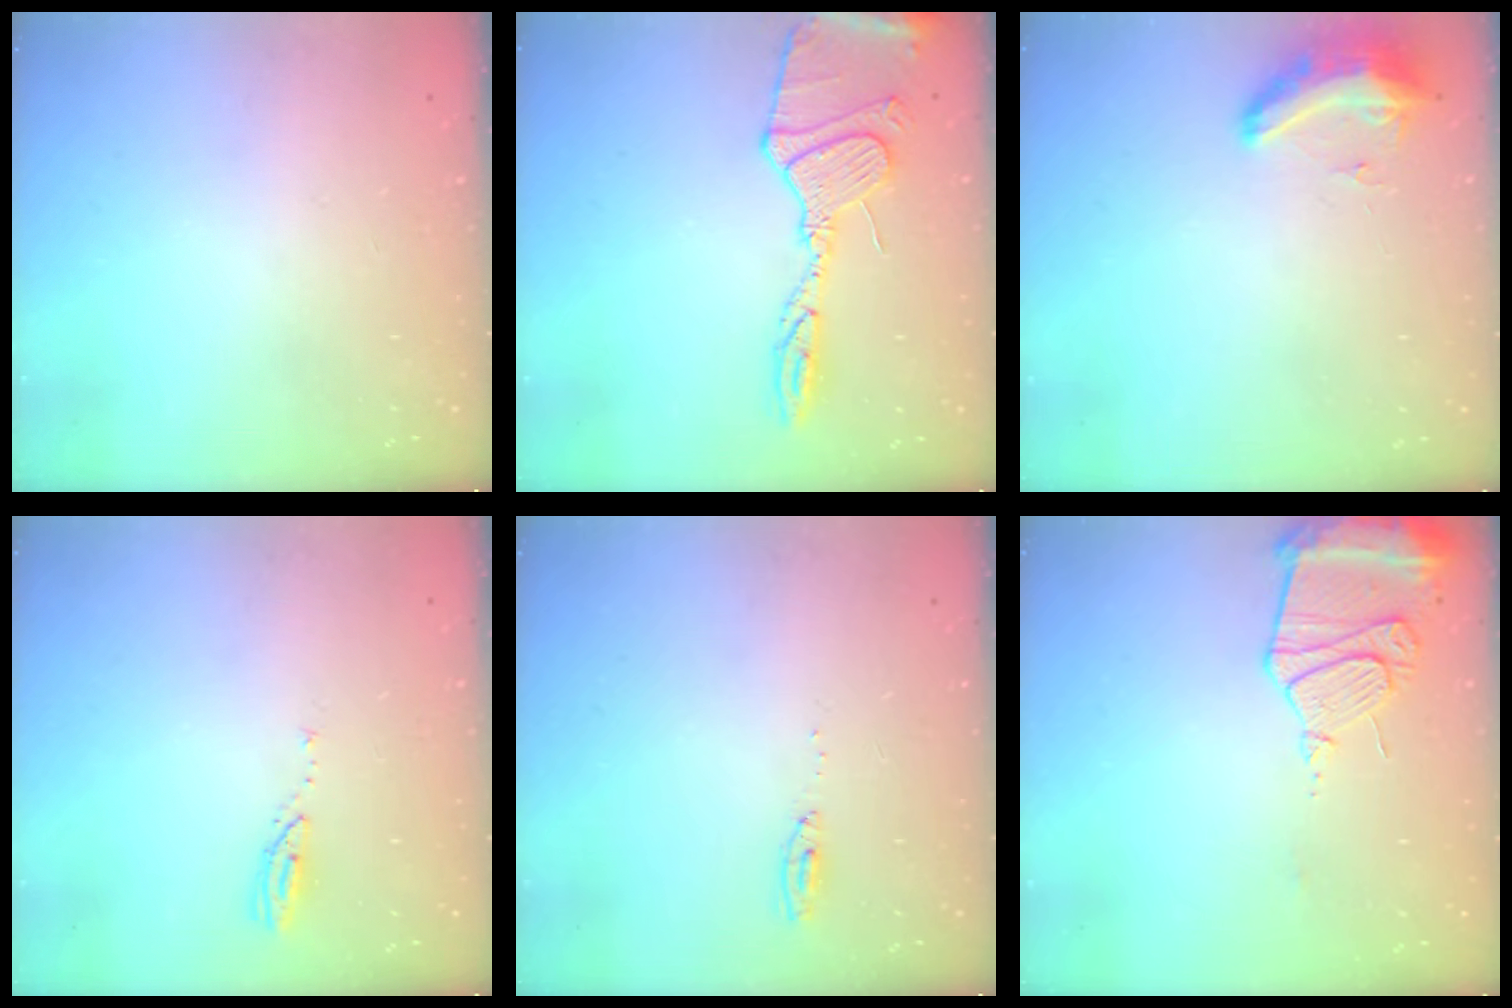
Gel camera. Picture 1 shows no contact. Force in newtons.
{"total": 15.2, "press": 15.1, "slide": 1.3}
{"total": 9.6, "press": 9.0, "slide": 3.4}
{"total": 2.9, "press": 2.9, "slide": 0.3}
{"total": 3.7, "press": 3.5, "slide": 1.1}
{"total": 13.3, "press": 13.2, "slide": 1.4}